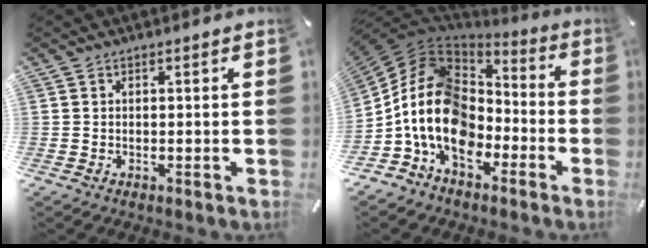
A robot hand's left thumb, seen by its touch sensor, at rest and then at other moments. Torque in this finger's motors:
{"motor_torque": [-0.02, 2.91, 1.54, 1.23, 0.40]}